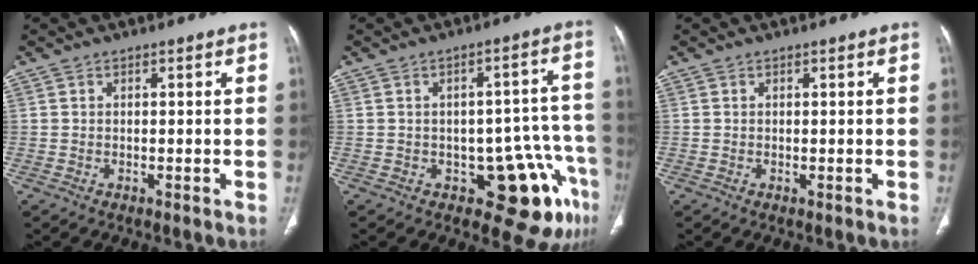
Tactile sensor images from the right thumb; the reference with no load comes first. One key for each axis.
{"total": 12.3, "fx": -5.9, "fy": 5.9, "fz": 9.0, "tx": -0.059, "ty": 0.041, "tz": -0.069}
{"total": 0.0}